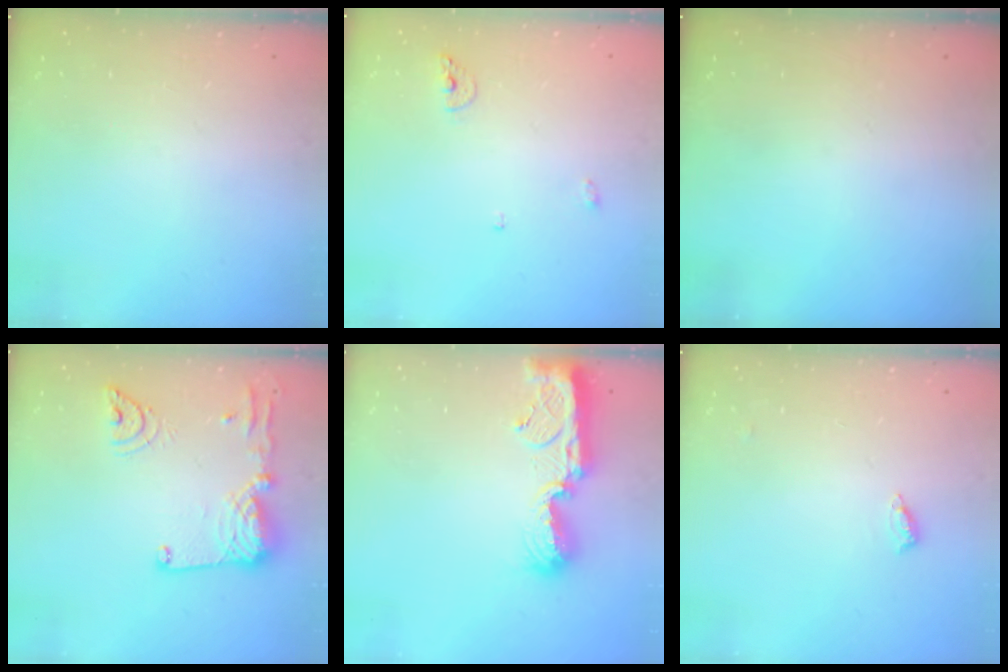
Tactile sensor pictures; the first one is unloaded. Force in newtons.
{"total": 5.6, "press": 5.5, "slide": 0.9}
{"total": 0.0}
{"total": 17.2, "press": 17.1, "slide": 2.2}
{"total": 11.2, "press": 11.2, "slide": 1.0}
{"total": 4.4, "press": 4.1, "slide": 1.4}